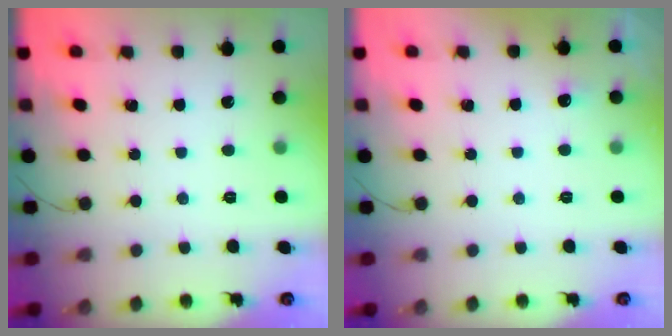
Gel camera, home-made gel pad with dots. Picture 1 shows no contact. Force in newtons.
{"total": 7.4, "press": 2.7, "slide": 6.9}